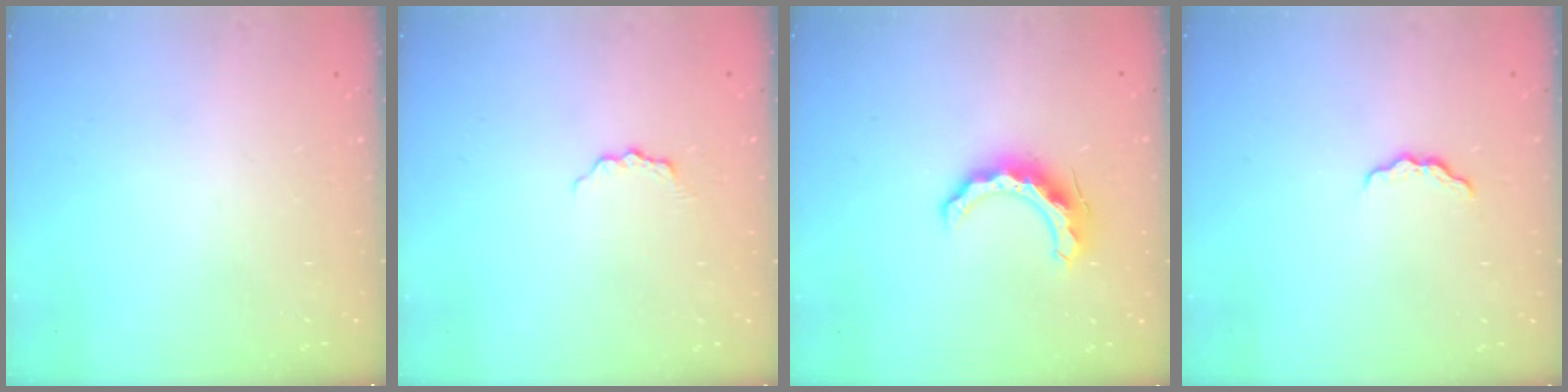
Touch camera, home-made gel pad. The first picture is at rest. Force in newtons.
{"total": 4.1, "press": 4.1, "slide": 0.5}
{"total": 10.7, "press": 10.7, "slide": 0.7}
{"total": 3.7, "press": 3.6, "slide": 0.5}